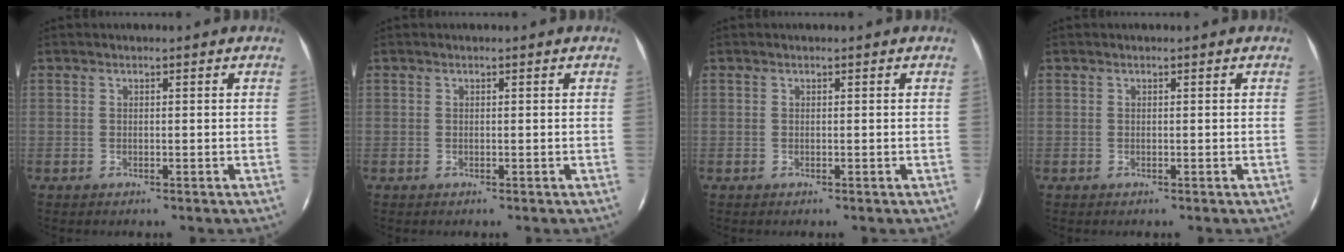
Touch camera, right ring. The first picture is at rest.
{"total": 0.0}
{"total": 0.0}
{"total": 0.0}